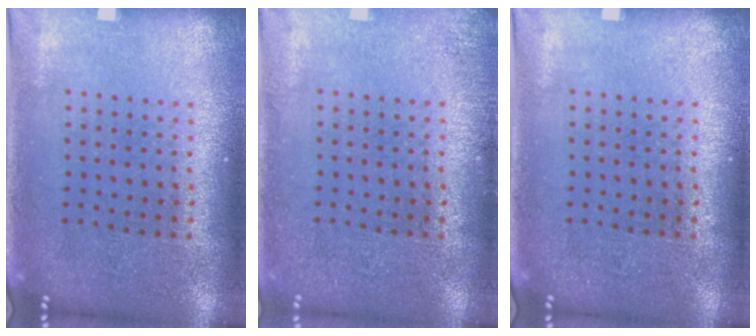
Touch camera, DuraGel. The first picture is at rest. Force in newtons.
{"total": 1.2, "press": 1.1, "slide": 0.2}
{"total": 0.0}